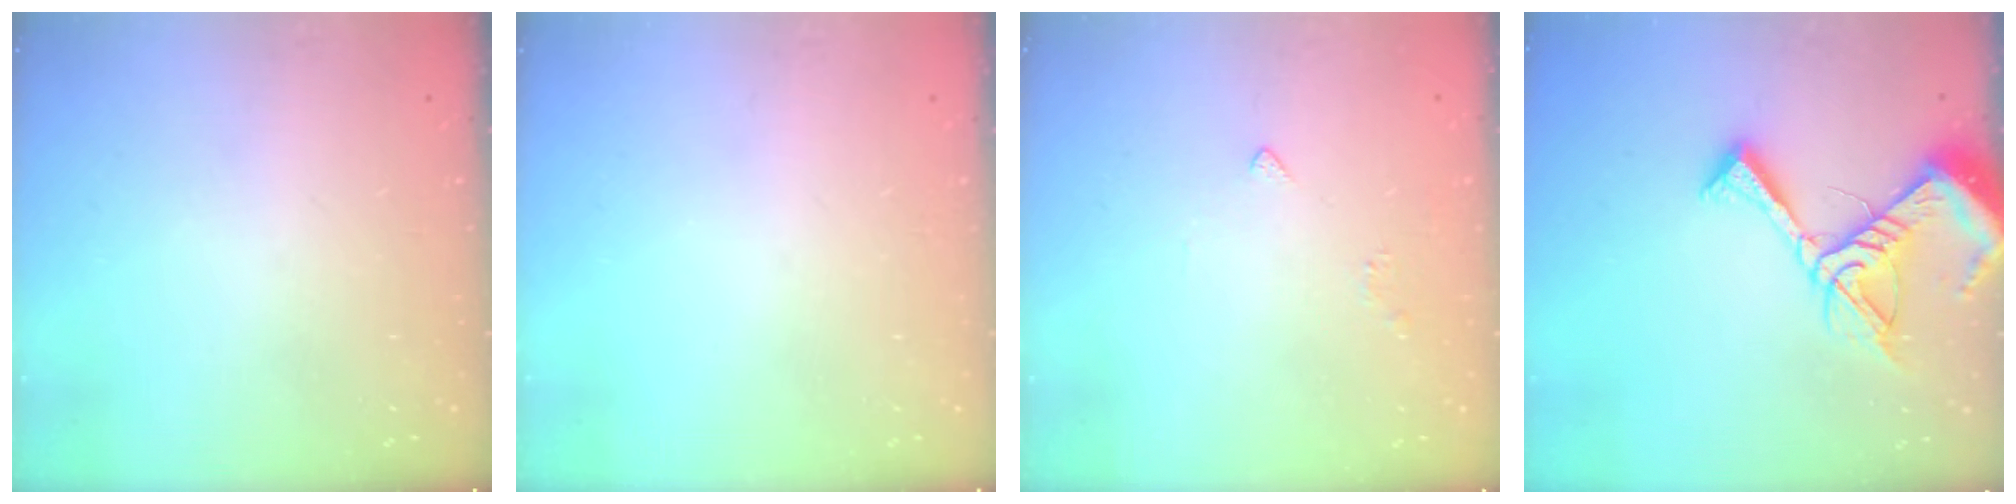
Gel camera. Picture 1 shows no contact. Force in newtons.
{"total": 0.0}
{"total": 2.0, "press": 1.9, "slide": 0.5}
{"total": 12.8, "press": 12.7, "slide": 1.5}